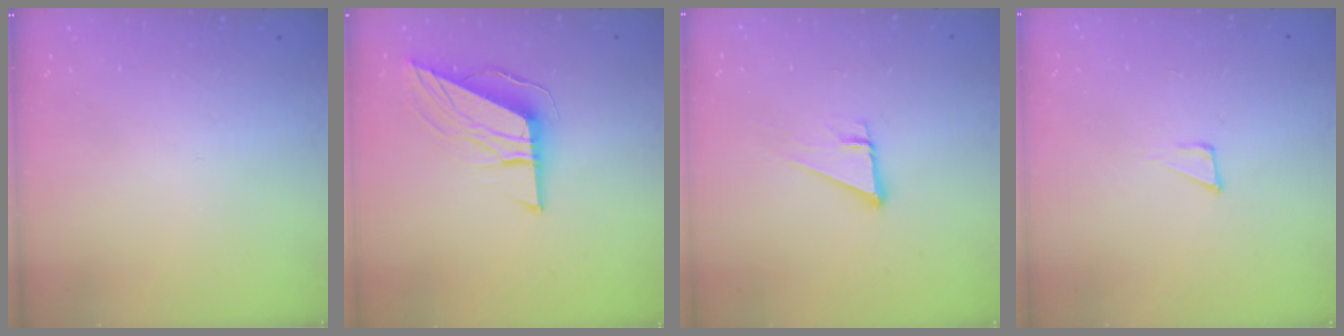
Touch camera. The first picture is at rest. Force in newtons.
{"total": 9.4, "press": 9.4, "slide": 0.6}
{"total": 3.7, "press": 3.7, "slide": 0.2}
{"total": 5.0, "press": 4.9, "slide": 0.8}